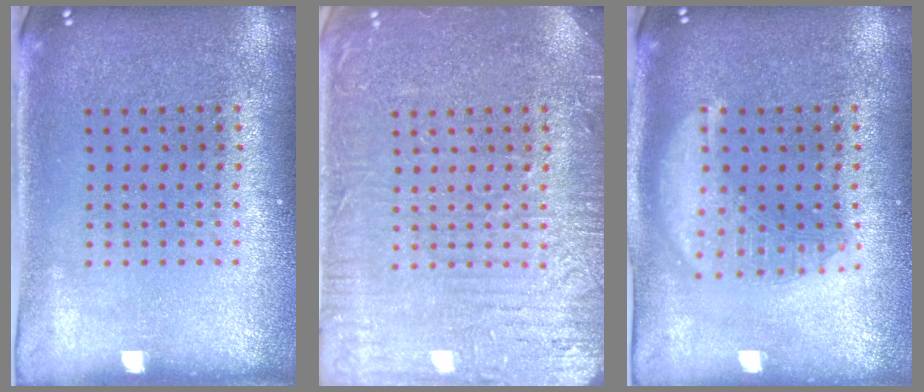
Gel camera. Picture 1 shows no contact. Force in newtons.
{"total": 5.0, "press": 5.0, "slide": 0.6}
{"total": 2.8, "press": 2.8, "slide": 0.3}